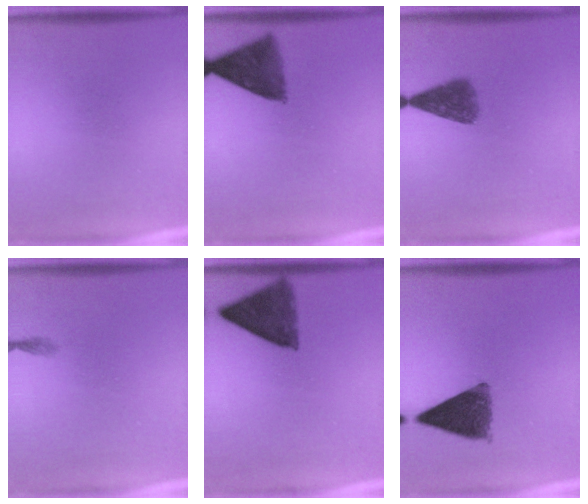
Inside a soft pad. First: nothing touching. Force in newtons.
{"total": 9.0}
{"total": 5.5}
{"total": 0.6}
{"total": 10.3}
{"total": 9.6}